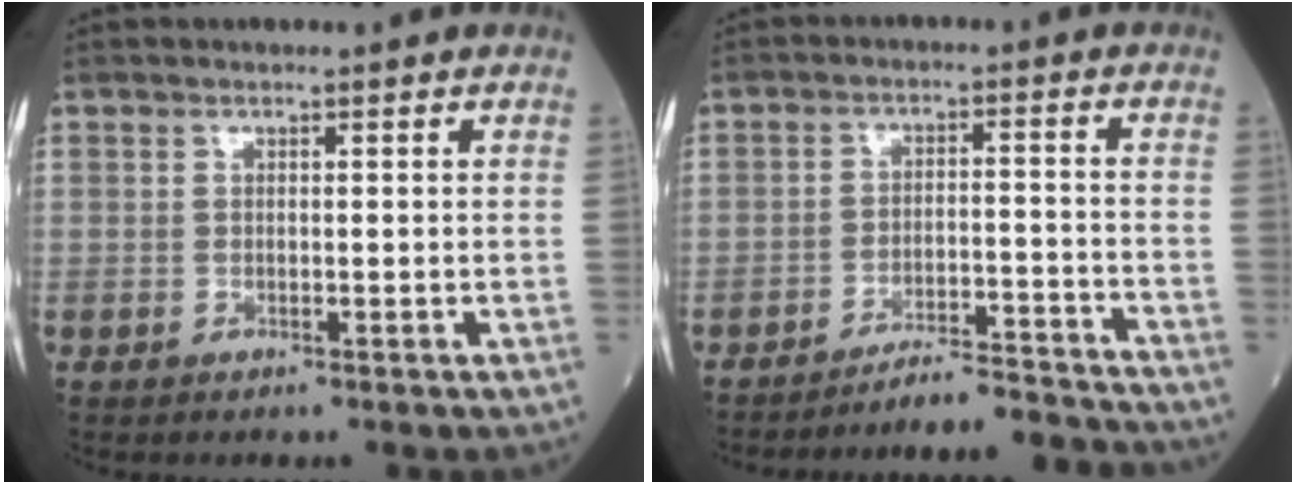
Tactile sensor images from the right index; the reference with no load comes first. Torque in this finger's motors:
{"motor_torque": [-0.13, -0.39, 0.17, 0.01]}